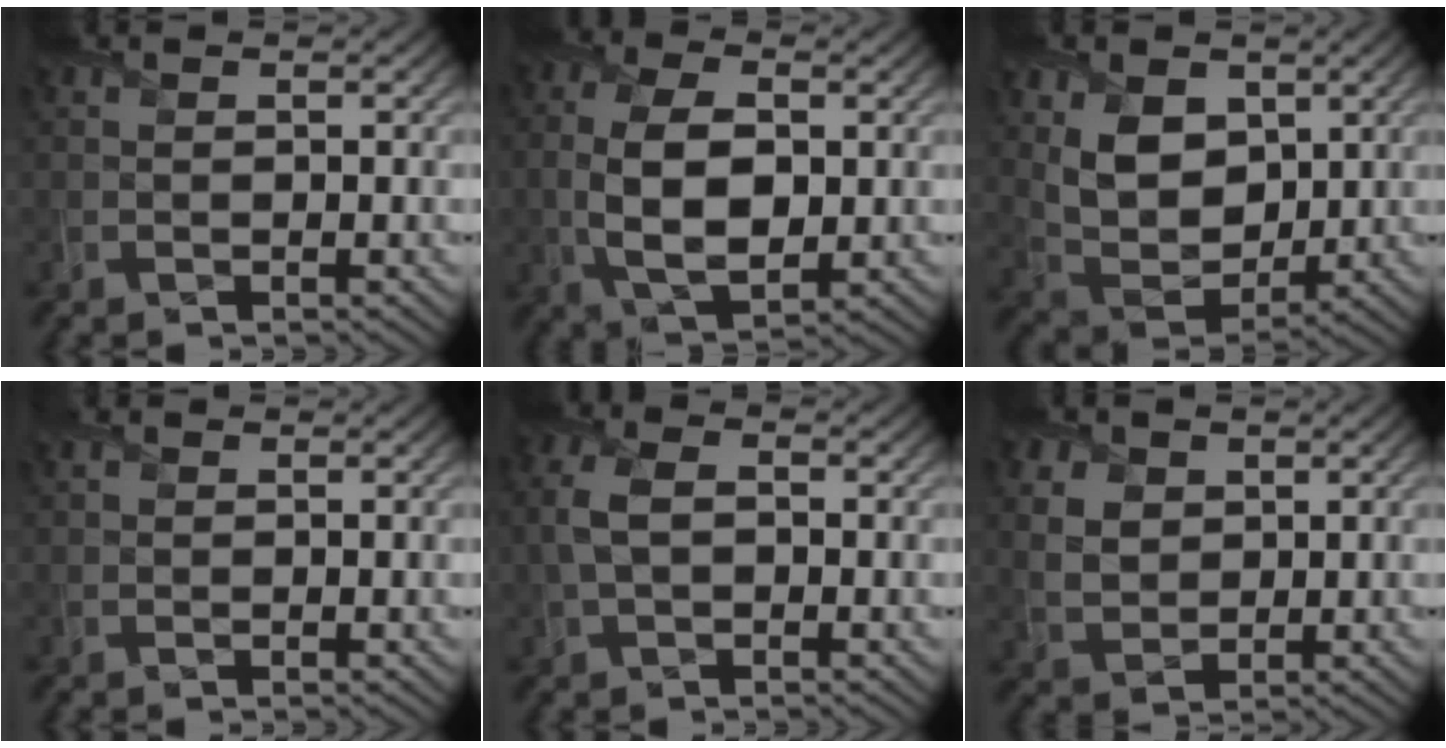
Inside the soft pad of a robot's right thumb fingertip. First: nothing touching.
{"total": 9.0, "force": [-0.4, 5.1, 7.5], "torque": [-0.170, -0.005, -0.010]}
{"total": 8.5, "force": [2.8, 5.8, 5.5], "torque": [-0.132, -0.012, 0.051]}
{"total": 1.1, "force": [0.7, 0.8, 0.3], "torque": [-0.008, 0.005, 0.012]}
{"total": 4.2, "force": [0.2, 2.7, 3.2], "torque": [-0.086, 0.006, 0.002]}
{"total": 5.4, "force": [2.4, 4.0, 2.8], "torque": [-0.095, 0.004, 0.045]}